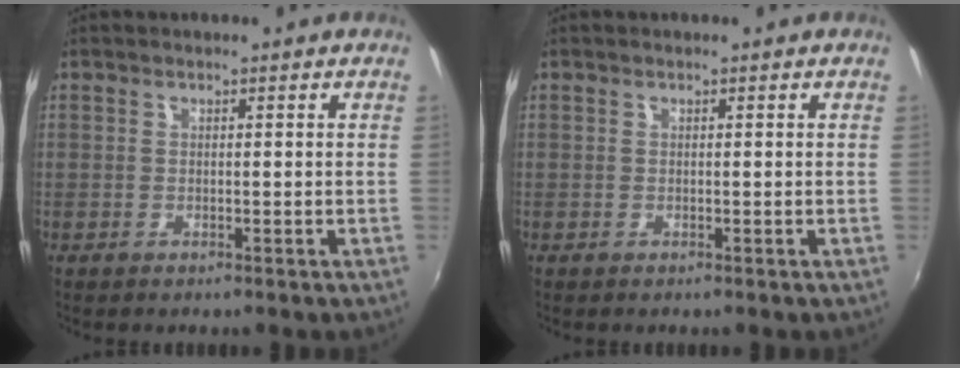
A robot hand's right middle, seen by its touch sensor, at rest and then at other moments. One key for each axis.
{"total": 0.0}